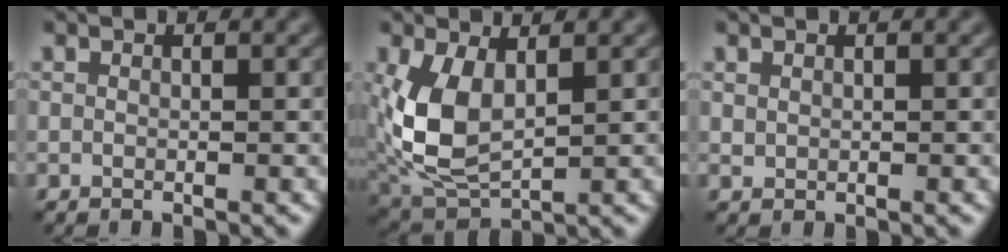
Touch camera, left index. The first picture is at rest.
{"total": 6.5, "force": [0.9, 3.7, 5.3], "torque": [-0.134, -0.006, 0.021]}
{"total": 0.6, "force": [0.4, 0.4, 0.2], "torque": [-0.004, -0.003, 0.013]}